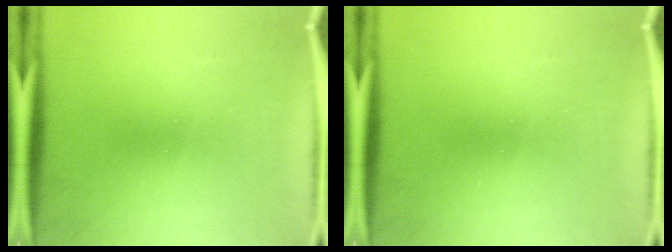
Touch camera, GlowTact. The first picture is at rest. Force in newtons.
{"total": 0.0}